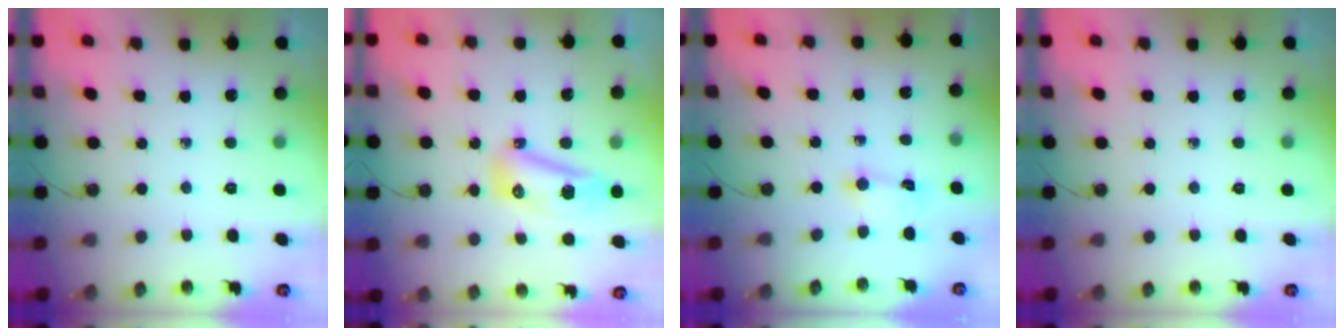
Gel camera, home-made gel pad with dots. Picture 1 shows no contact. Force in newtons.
{"total": 11.0, "press": 10.6, "slide": 2.8}
{"total": 1.0, "press": 0.9, "slide": 0.5}
{"total": 0.0}